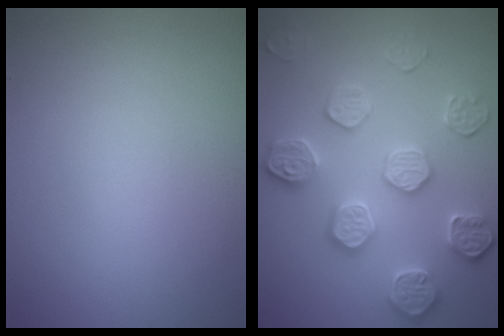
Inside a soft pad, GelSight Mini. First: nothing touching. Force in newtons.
{"total": 4.5, "press": 4.3, "slide": 1.2}